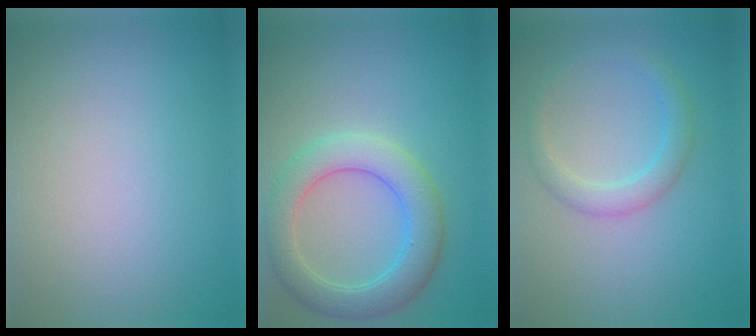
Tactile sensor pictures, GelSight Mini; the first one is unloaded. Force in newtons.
{"total": 5.4, "press": 5.4, "slide": 0.2}
{"total": 2.4, "press": 2.4, "slide": 0.1}